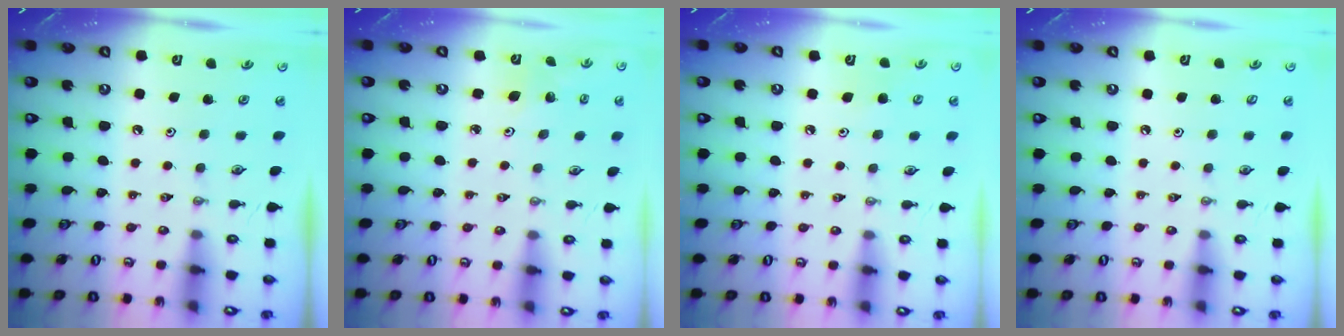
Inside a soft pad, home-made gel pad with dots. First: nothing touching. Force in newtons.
{"total": 3.4, "press": 2.8, "slide": 2.1}
{"total": 4.9, "press": 4.5, "slide": 1.9}
{"total": 0.7, "press": 0.1, "slide": 0.7}